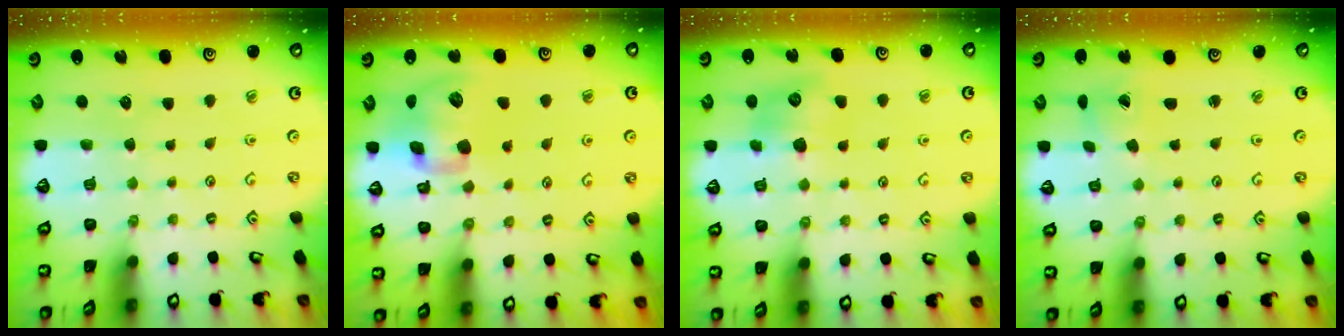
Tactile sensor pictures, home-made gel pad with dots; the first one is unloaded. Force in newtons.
{"total": 14.4, "press": 14.2, "slide": 2.3}
{"total": 9.8, "press": 9.8, "slide": 0.4}
{"total": 1.9, "press": 1.9, "slide": 0.2}